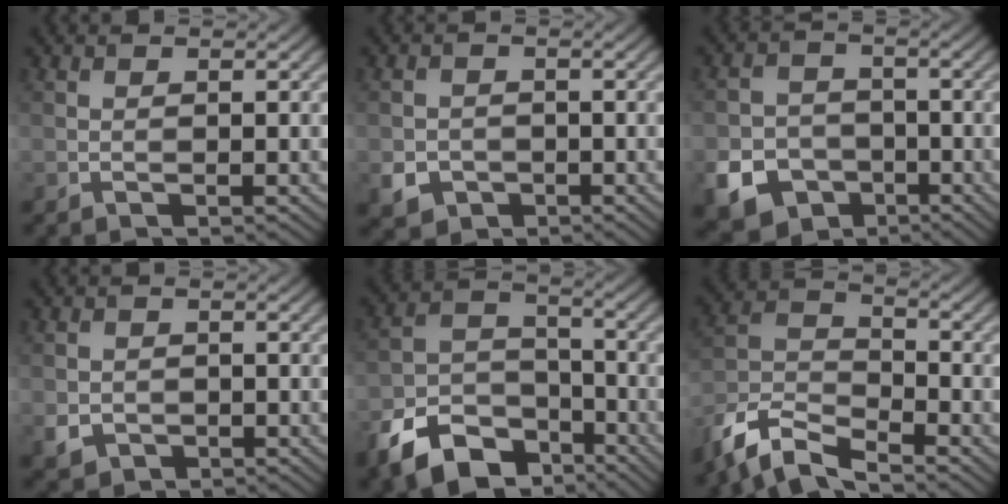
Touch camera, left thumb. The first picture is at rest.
{"total": 3.3, "force": [-1.5, 2.7, 1.2], "torque": [-0.029, -0.011, -0.029]}
{"total": 8.6, "force": [-4.3, 6.6, 3.5], "torque": [-0.082, -0.023, -0.089]}
{"total": 2.5, "force": [-0.9, 2.1, 0.9], "torque": [-0.021, -0.010, -0.017]}
{"total": 11.7, "force": [-7.5, 6.8, 5.8], "torque": [-0.124, -0.022, -0.147]}
{"total": 9.1, "force": [-7.5, 2.7, 4.3], "torque": [-0.090, -0.007, -0.166]}